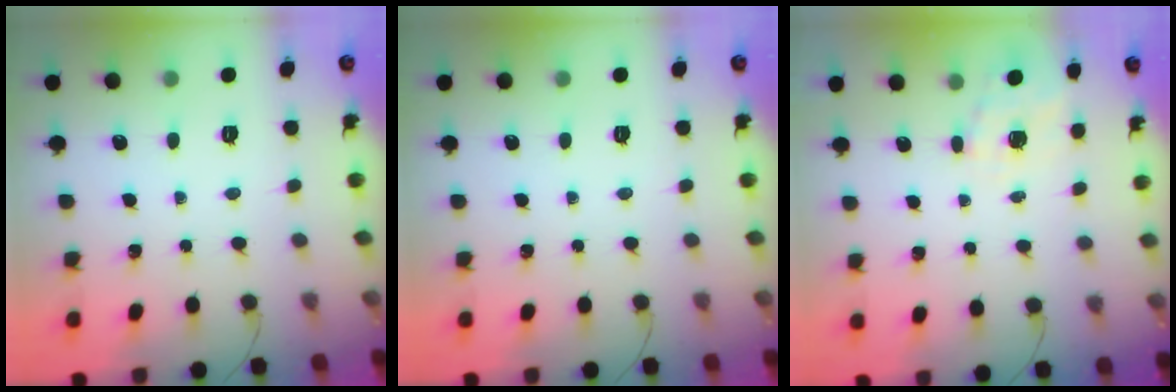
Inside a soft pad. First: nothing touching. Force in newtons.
{"total": 0.0}
{"total": 6.7, "press": 6.5, "slide": 1.4}